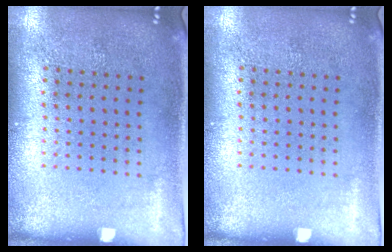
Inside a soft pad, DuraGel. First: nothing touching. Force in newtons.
{"total": 0.0}